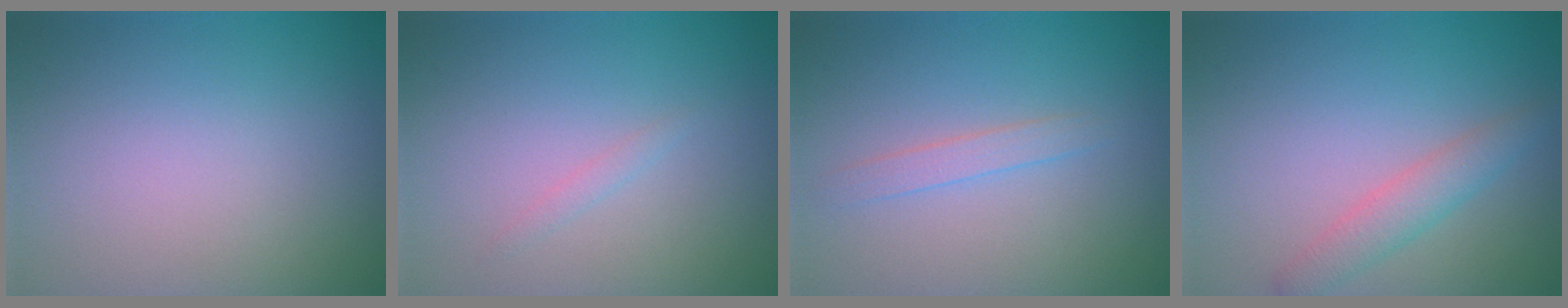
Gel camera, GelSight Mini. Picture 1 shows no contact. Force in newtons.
{"total": 0.7, "press": 0.7, "slide": 0.1}
{"total": 1.3, "press": 1.3, "slide": 0.1}
{"total": 2.4, "press": 2.4, "slide": 0.2}